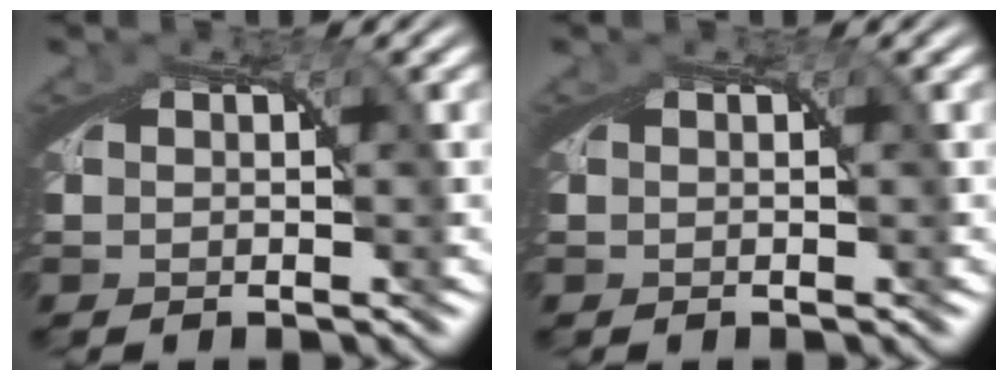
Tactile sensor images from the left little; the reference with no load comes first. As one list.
[{"total": 0.0}]